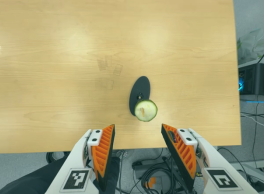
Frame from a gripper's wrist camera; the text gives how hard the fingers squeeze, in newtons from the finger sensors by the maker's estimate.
{"total": 0.0}